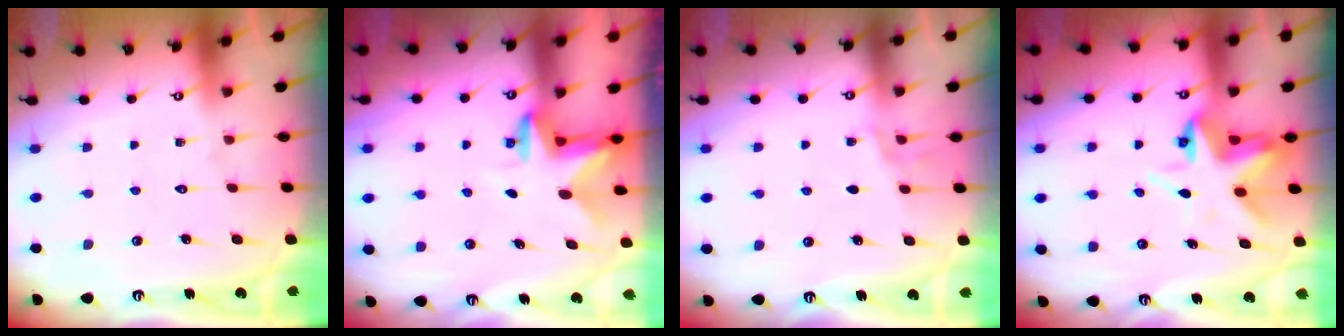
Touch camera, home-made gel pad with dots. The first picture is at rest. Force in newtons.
{"total": 2.8, "press": 2.7, "slide": 0.6}
{"total": 4.7, "press": 4.0, "slide": 2.4}
{"total": 7.1, "press": 6.9, "slide": 1.8}